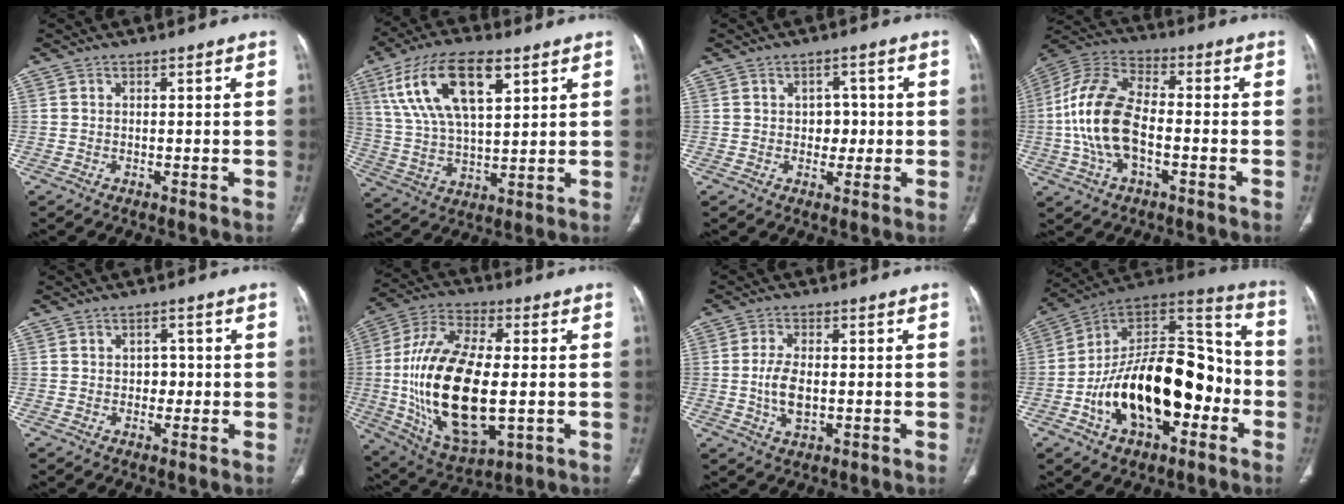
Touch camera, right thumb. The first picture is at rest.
{"total": 17.9, "force": [7.8, 7.9, 14.0], "torque": [-0.254, -0.013, 0.147]}
{"total": 3.9, "force": [0.1, 3.0, 2.4], "torque": [-0.004, 0.004, -0.002]}
{"total": 15.2, "force": [-2.2, 8.1, 12.7], "torque": [-0.266, 0.032, -0.045]}
{"total": 2.3, "force": [-0.1, 1.9, 1.3], "torque": [0.000, 0.004, -0.005]}
{"total": 25.1, "force": [-1.9, 12.0, 21.9], "torque": [-0.432, -0.002, -0.017]}
{"total": 6.0, "force": [-0.5, 3.2, 5.1], "torque": [-0.100, -0.002, -0.008]}
{"total": 27.0, "force": [-7.2, 15.1, 21.2], "torque": [-0.323, 0.063, -0.106]}